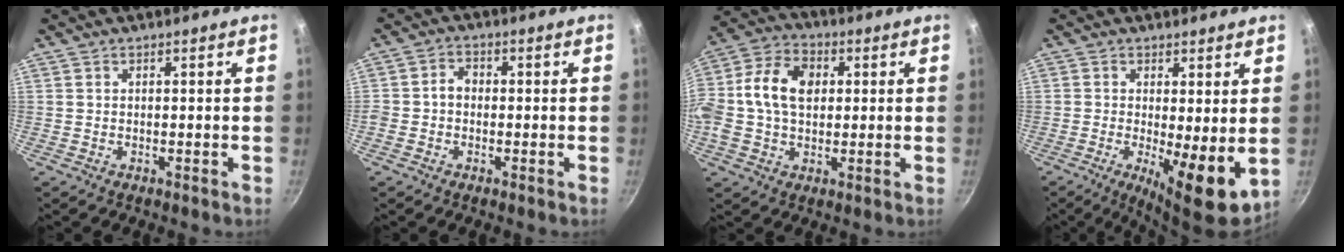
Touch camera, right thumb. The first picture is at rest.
{"total": 3.1, "force": [-0.7, 2.5, 1.6], "torque": [-0.018, 0.016, -0.021]}
{"total": 13.9, "force": [1.6, 9.7, 9.9], "torque": [-0.173, 0.022, 0.008]}
{"total": 9.2, "force": [-0.5, 2.7, 8.7], "torque": [-0.122, -0.019, -0.001]}